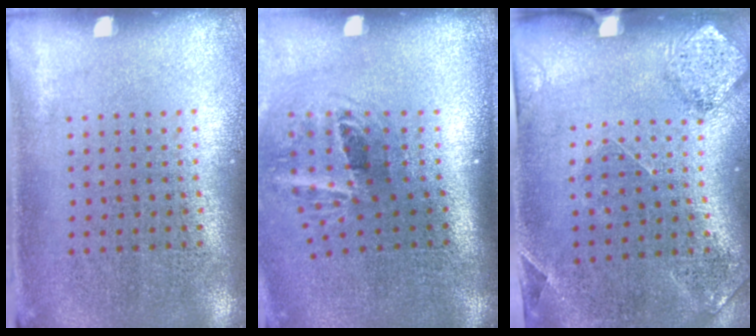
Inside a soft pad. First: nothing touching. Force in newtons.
{"total": 2.0, "press": 1.2, "slide": 1.6}
{"total": 1.7, "press": 1.4, "slide": 1.0}